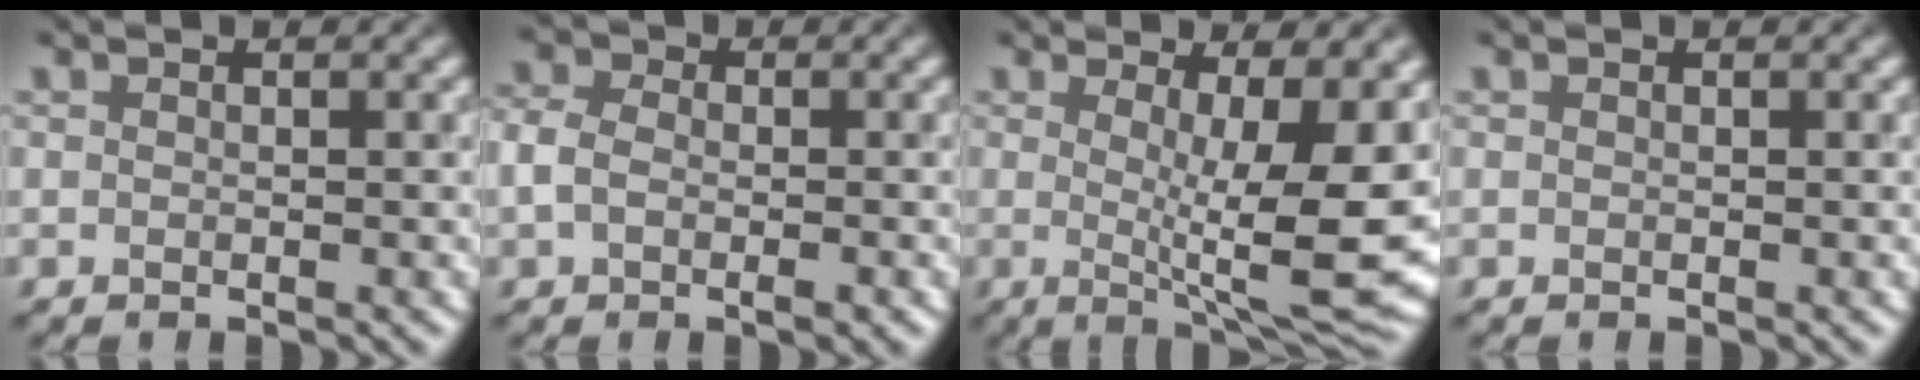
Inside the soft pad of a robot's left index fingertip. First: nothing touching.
{"total": 3.1, "force": [-0.8, 2.1, 2.1], "torque": [-0.044, 0.009, -0.020]}
{"total": 11.1, "force": [-0.2, 2.9, 10.8], "torque": [-0.141, -0.012, 0.001]}
{"total": 0.0}